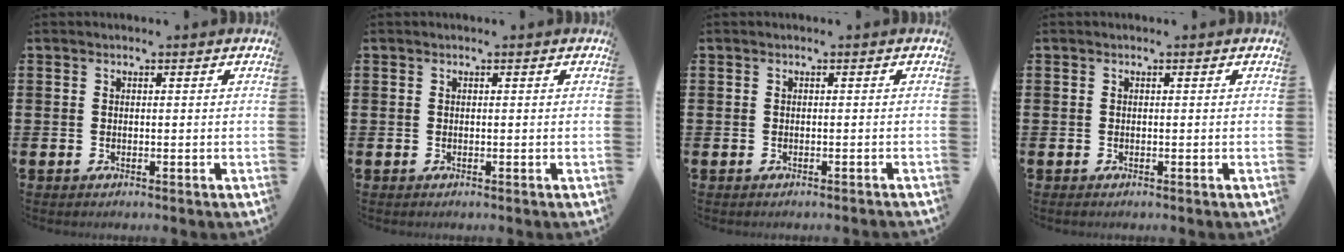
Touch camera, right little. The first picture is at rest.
{"total": 0.0}
{"total": 0.0}
{"total": 0.0}